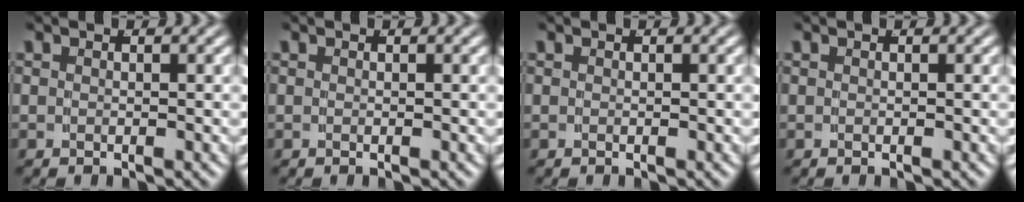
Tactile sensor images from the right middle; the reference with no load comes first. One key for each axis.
{"total": 0.0}
{"total": 0.0}
{"total": 0.0}